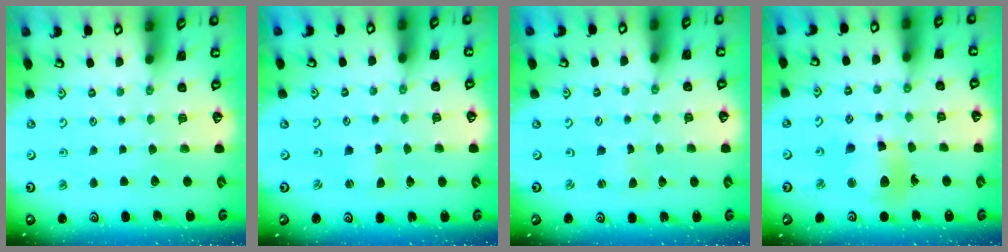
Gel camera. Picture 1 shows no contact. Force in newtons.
{"total": 1.5, "press": 1.4, "slide": 0.3}
{"total": 0.0}
{"total": 11.5, "press": 11.2, "slide": 2.7}